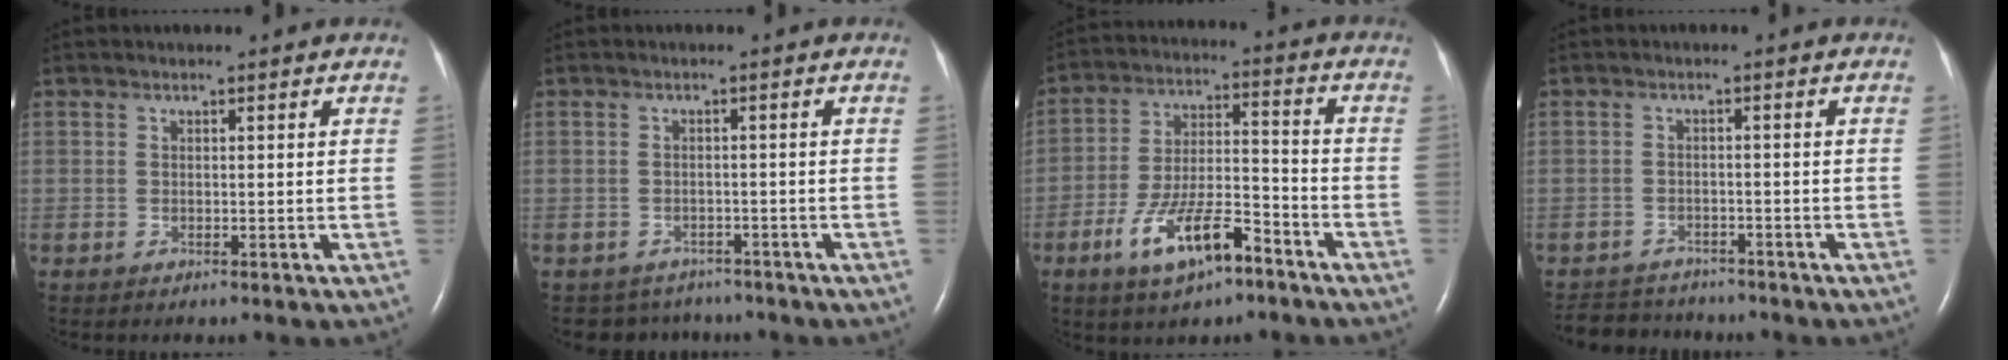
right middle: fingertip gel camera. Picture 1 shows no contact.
{"total": 4.2, "force": [-3.7, 2.1, -0.6], "torque": [0.005, 0.007, -0.050]}
{"total": 11.7, "force": [-6.9, 3.5, 8.8], "torque": [-0.171, 0.004, -0.118]}
{"total": 6.3, "force": [-6.0, 1.8, 0.6], "torque": [-0.012, 0.001, -0.091]}